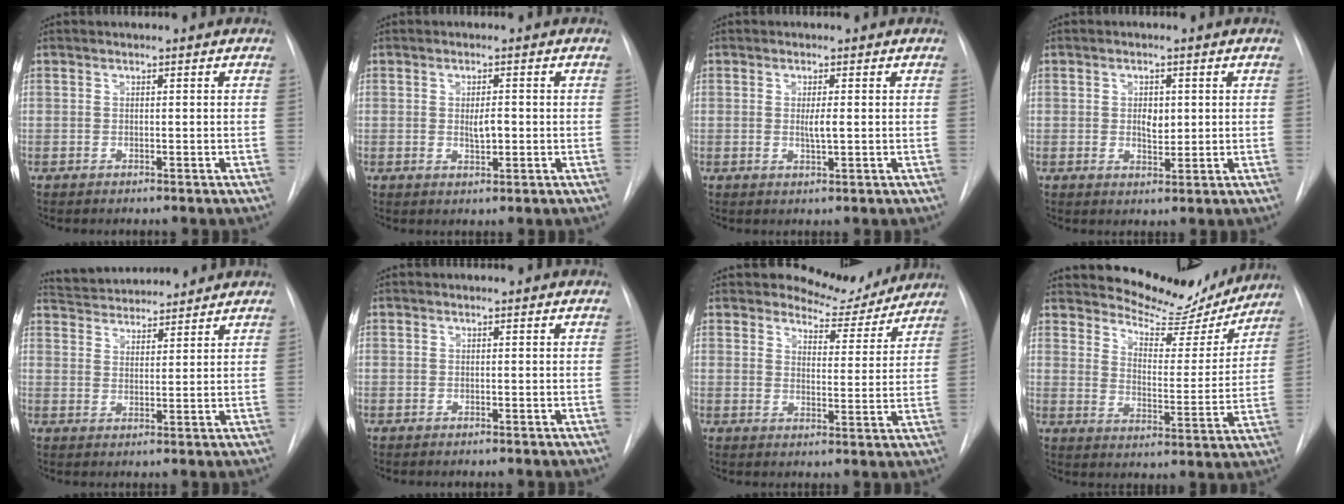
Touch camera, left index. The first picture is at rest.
{"total": 2.5, "force": [-0.1, 0.9, 2.3], "torque": [-0.040, -0.001, 0.001]}
{"total": 2.0, "force": [0.1, 0.2, 2.0], "torque": [-0.040, -0.003, 0.002]}
{"total": 3.0, "force": [0.5, 1.8, 2.3], "torque": [-0.035, -0.003, 0.010]}
{"total": 10.8, "force": [10.4, 2.0, 2.4], "torque": [-0.041, 0.024, 0.161]}
{"total": 0.0}
{"total": 7.7, "force": [7.3, 2.2, 0.1], "torque": [0.004, -0.019, 0.095]}
{"total": 14.3, "force": [13.7, 3.3, 2.5], "torque": [-0.032, -0.030, 0.182]}